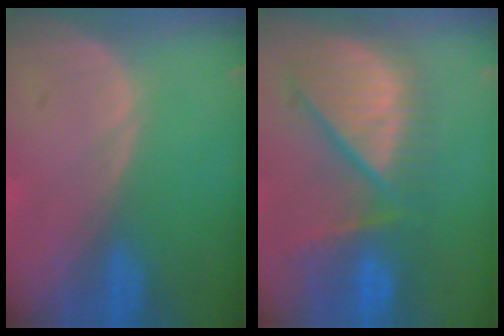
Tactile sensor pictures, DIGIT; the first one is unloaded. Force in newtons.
{"total": 11.4, "press": 10.2, "slide": 5.1}